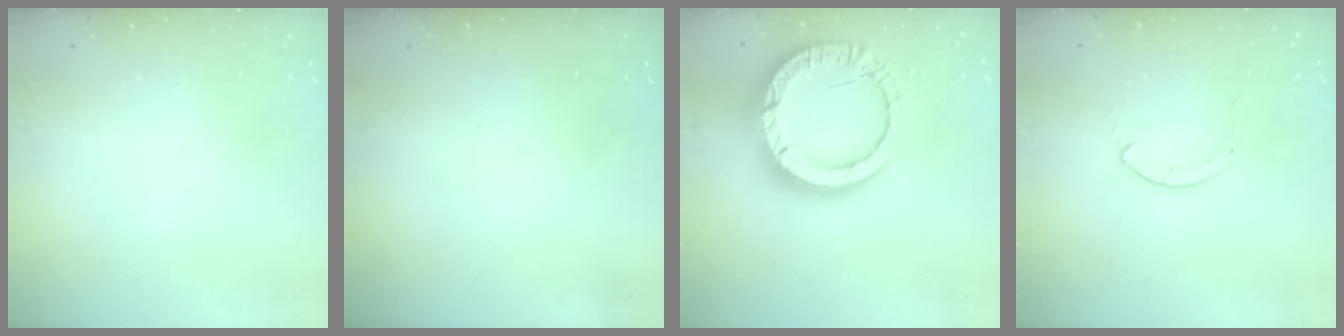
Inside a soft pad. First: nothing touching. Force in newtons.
{"total": 0.0}
{"total": 18.6, "press": 18.5, "slide": 1.6}
{"total": 0.0}